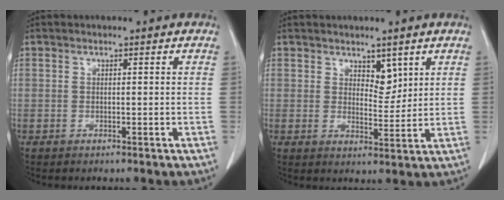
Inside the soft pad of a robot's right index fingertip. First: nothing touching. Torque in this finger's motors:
{"motor_torque": [-0.02, -0.03, 0.02, 0.00]}